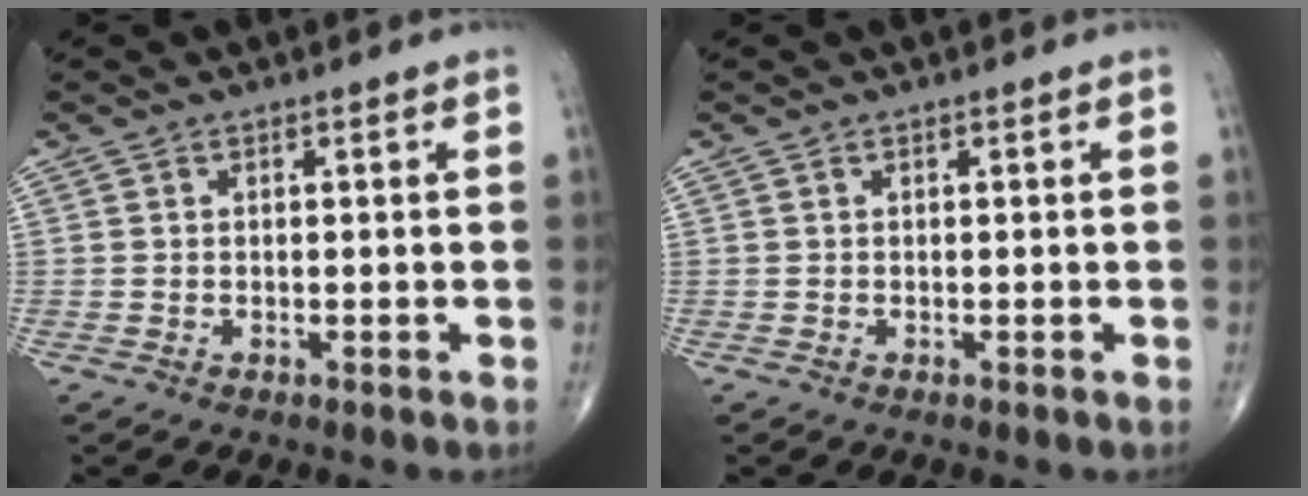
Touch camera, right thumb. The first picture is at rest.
{"total": 0.0}